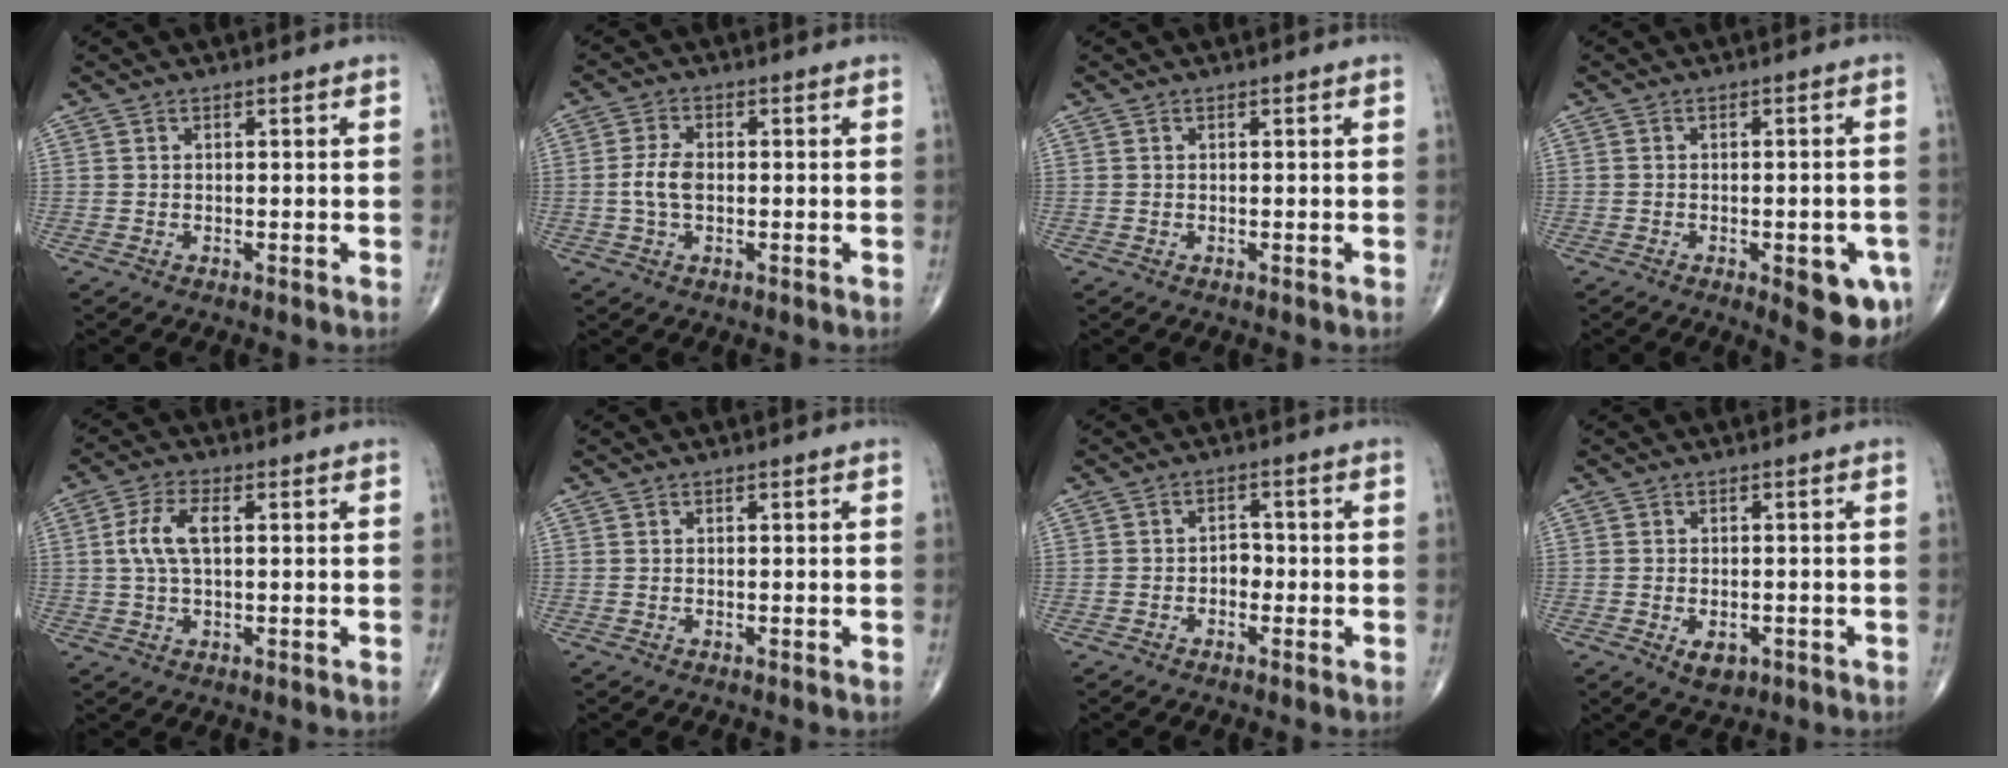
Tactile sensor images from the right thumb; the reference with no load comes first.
{"total": 5.7, "force": [-0.4, 3.4, 4.6], "torque": [-0.098, 0.010, -0.011]}
{"total": 0.0}
{"total": 8.7, "force": [-3.4, 3.1, 7.4], "torque": [-0.067, 0.001, -0.034]}
{"total": 6.6, "force": [0.9, 3.0, 5.7], "torque": [-0.129, 0.011, 0.015]}
{"total": 0.0}
{"total": 2.5, "force": [-0.8, 1.9, 1.5], "torque": [-0.008, 0.013, -0.020]}
{"total": 3.6, "force": [-1.4, 2.2, 2.5], "torque": [-0.030, 0.001, -0.013]}